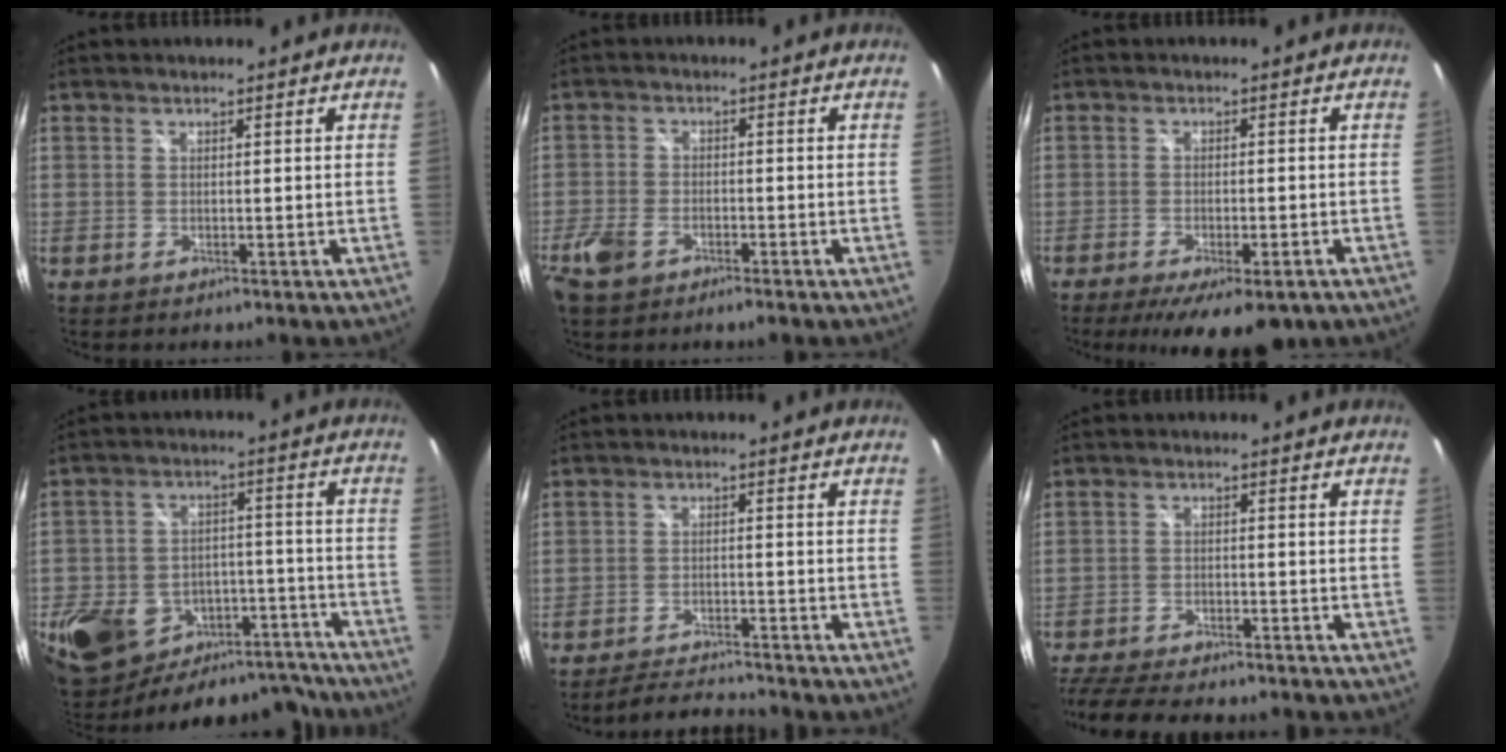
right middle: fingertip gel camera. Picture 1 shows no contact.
{"total": 6.6, "force": [-4.3, 3.3, 3.8], "torque": [-0.101, -0.012, -0.084]}
{"total": 11.6, "force": [-7.9, 3.7, 7.6], "torque": [-0.146, -0.033, -0.116]}
{"total": 24.1, "force": [-16.5, 13.9, 10.8], "torque": [-0.245, 0.014, -0.214]}
{"total": 6.6, "force": [-6.5, 0.3, 1.4], "torque": [-0.045, 0.007, -0.104]}
{"total": 15.0, "force": [-13.0, 3.5, 6.7], "torque": [-0.154, -0.025, -0.209]}